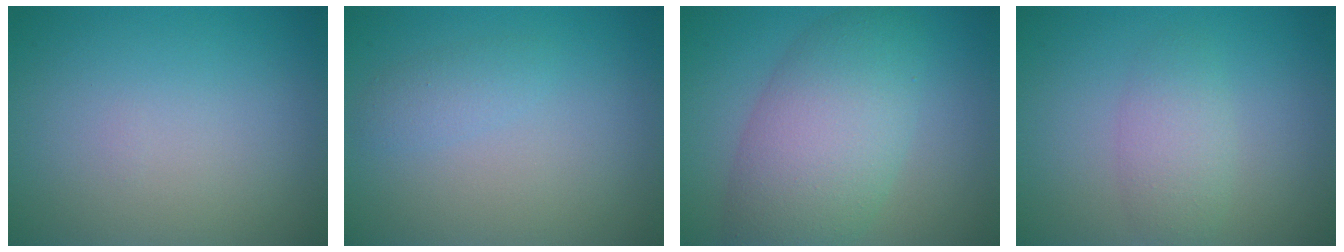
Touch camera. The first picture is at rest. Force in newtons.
{"total": 1.3, "press": 1.3, "slide": 0.1}
{"total": 7.9, "press": 7.9, "slide": 0.1}
{"total": 2.5, "press": 2.5, "slide": 0.2}